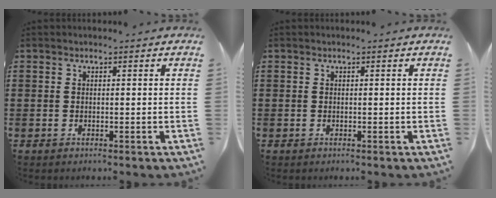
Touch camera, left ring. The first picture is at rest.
{"total": 0.0}